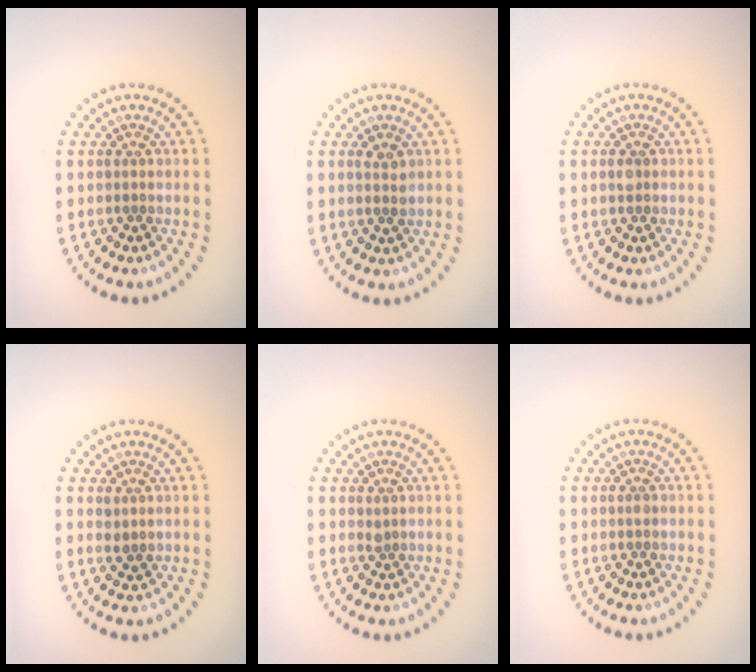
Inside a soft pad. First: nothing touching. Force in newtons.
{"total": 1.4, "press": 1.3, "slide": 0.4}
{"total": 1.0, "press": 1.0, "slide": 0.2}
{"total": 0.8, "press": 0.8, "slide": 0.2}
{"total": 0.5, "press": 0.4, "slide": 0.3}
{"total": 0.5, "press": 0.5, "slide": 0.1}